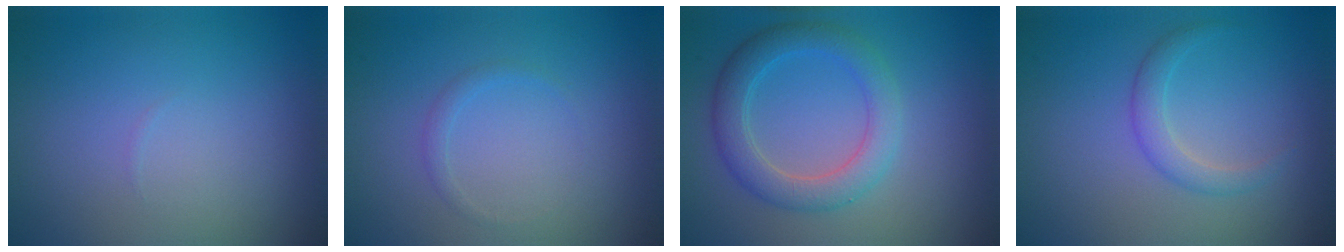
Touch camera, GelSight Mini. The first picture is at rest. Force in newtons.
{"total": 0.8, "press": 0.8, "slide": 0.1}
{"total": 4.1, "press": 4.1, "slide": 0.3}
{"total": 1.9, "press": 1.9, "slide": 0.0}